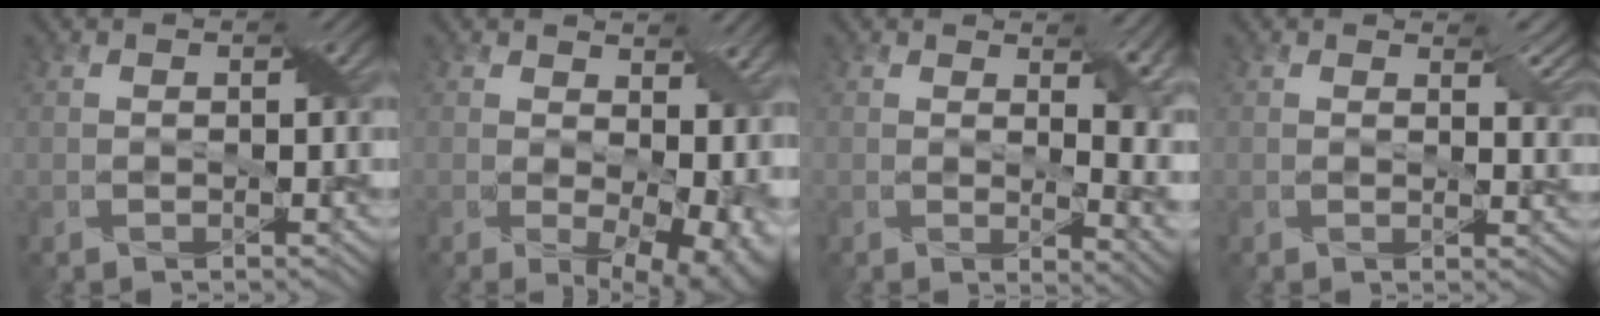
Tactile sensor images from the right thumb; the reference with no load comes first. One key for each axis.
{"total": 10.9, "fx": 0.6, "fy": 6.7, "fz": 8.6, "tx": -0.112, "ty": -0.035, "tz": 0.047}
{"total": 8.4, "fx": 2.8, "fy": 3.4, "fz": 7.1, "tx": -0.101, "ty": -0.015, "tz": 0.056}
{"total": 3.2, "fx": 1.9, "fy": 1.2, "fz": 2.3, "tx": -0.037, "ty": -0.004, "tz": 0.028}